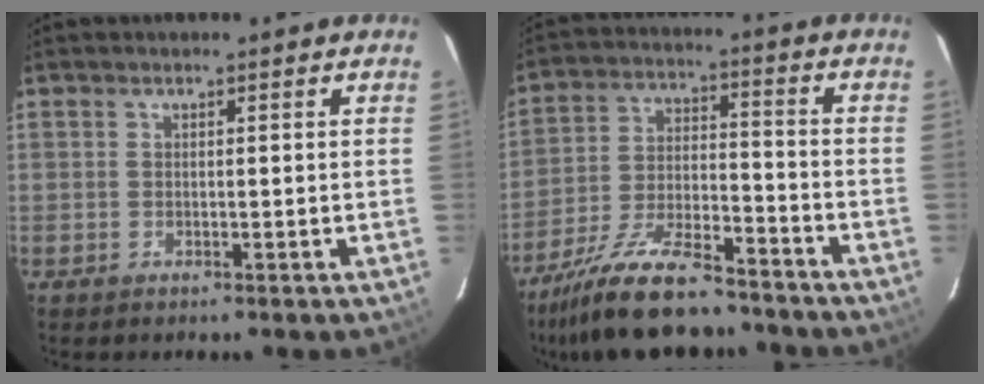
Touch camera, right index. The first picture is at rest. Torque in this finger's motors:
{"motor_torque": [1.12, -1.02, 0.53, 0.14]}